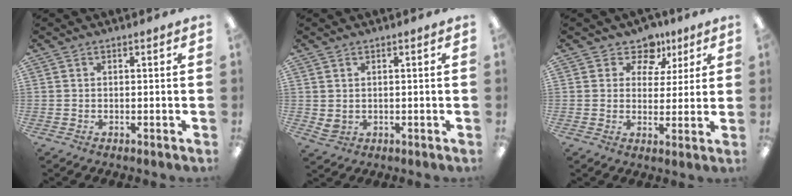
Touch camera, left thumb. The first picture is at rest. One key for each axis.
{"total": 1.9, "fx": 0.6, "fy": 1.5, "fz": 0.9, "tx": -0.009, "ty": -0.002, "tz": 0.009}
{"total": 8.1, "fx": 4.8, "fy": 6.0, "fz": 2.6, "tx": -0.037, "ty": -0.030, "tz": 0.087}